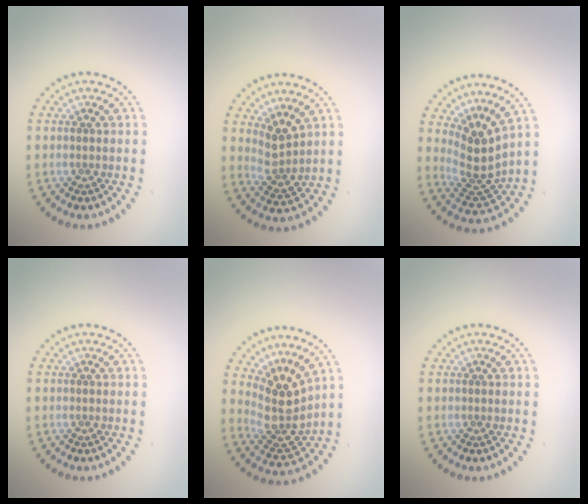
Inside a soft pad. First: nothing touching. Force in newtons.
{"total": 2.7, "press": 2.1, "slide": 1.7}
{"total": 3.8, "press": 2.7, "slide": 2.7}
{"total": 0.0}
{"total": 4.1, "press": 3.1, "slide": 2.7}
{"total": 0.0}